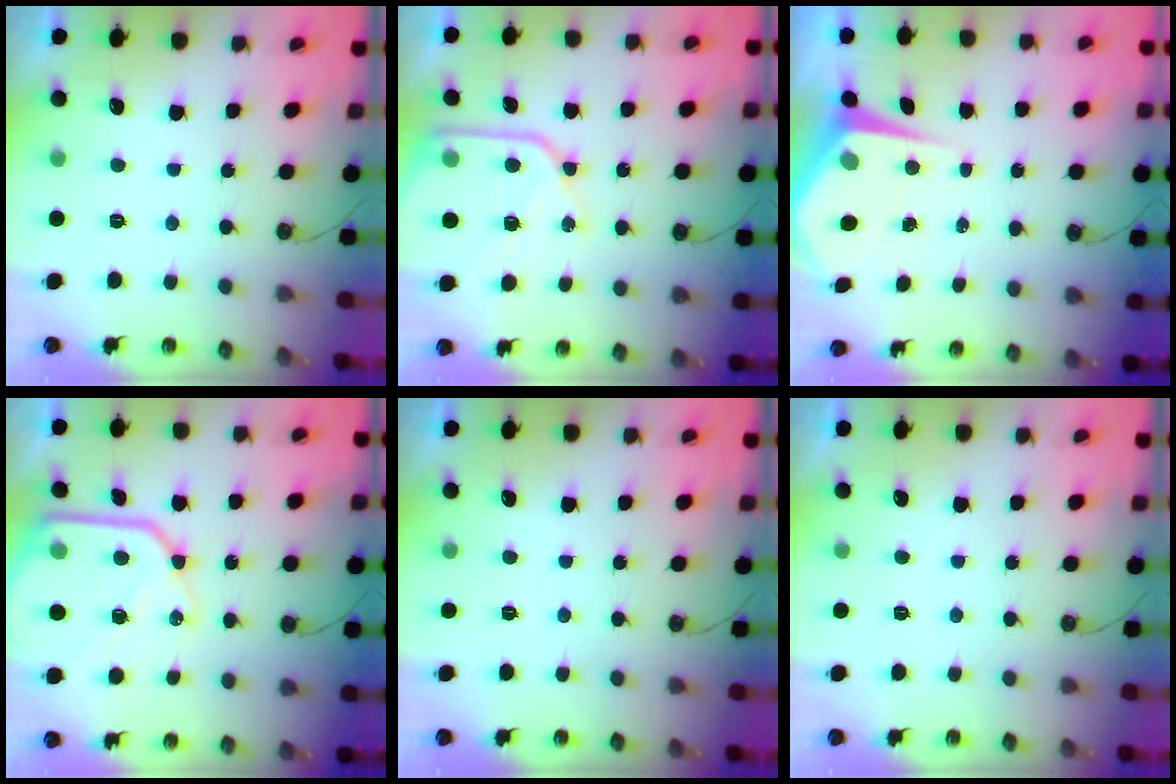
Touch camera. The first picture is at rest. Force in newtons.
{"total": 14.6, "press": 14.6, "slide": 1.4}
{"total": 6.3, "press": 6.3, "slide": 0.4}
{"total": 19.3, "press": 19.2, "slide": 2.3}
{"total": 0.0}
{"total": 0.0}